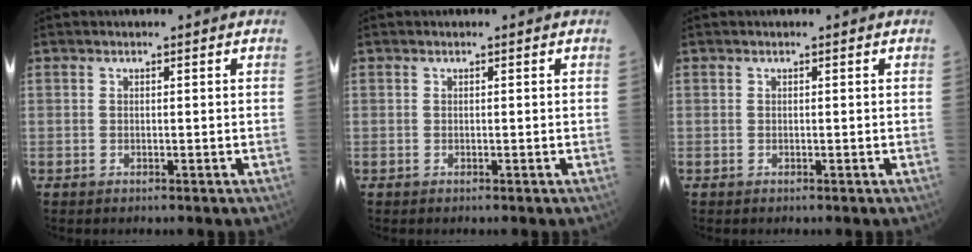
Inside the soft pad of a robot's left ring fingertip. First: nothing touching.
{"total": 0.0}
{"total": 0.0}